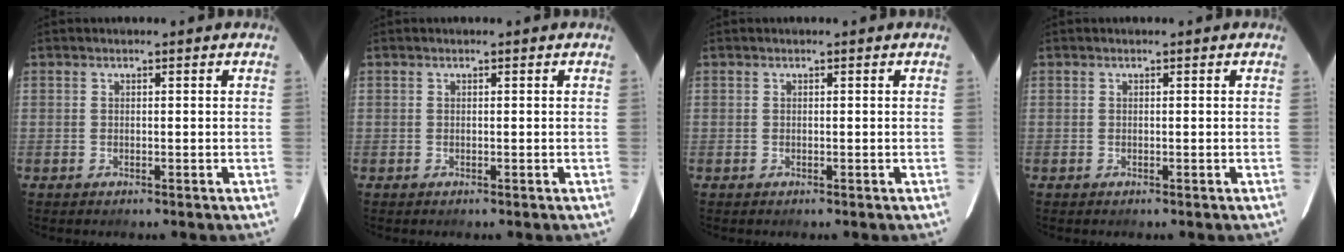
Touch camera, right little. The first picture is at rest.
{"total": 0.0}
{"total": 0.0}
{"total": 0.0}